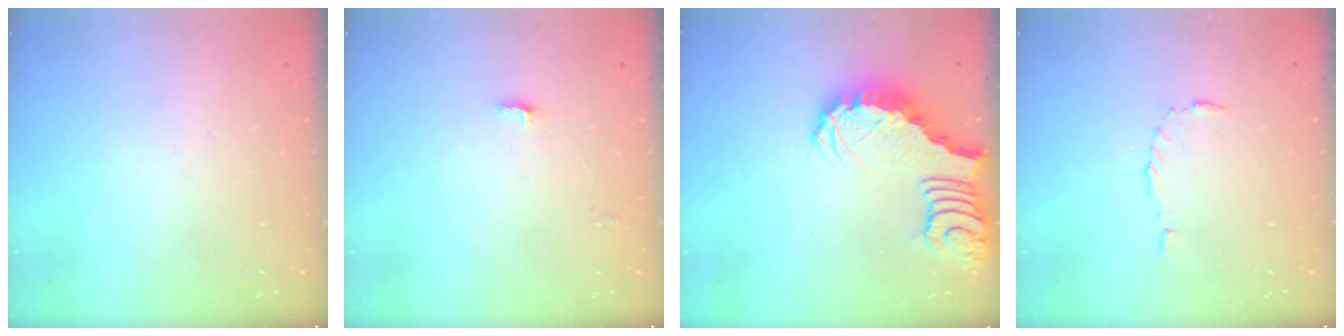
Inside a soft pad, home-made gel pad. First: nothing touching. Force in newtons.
{"total": 2.9, "press": 2.9, "slide": 0.1}
{"total": 3.3, "press": 3.2, "slide": 0.7}
{"total": 3.1, "press": 3.1, "slide": 0.4}